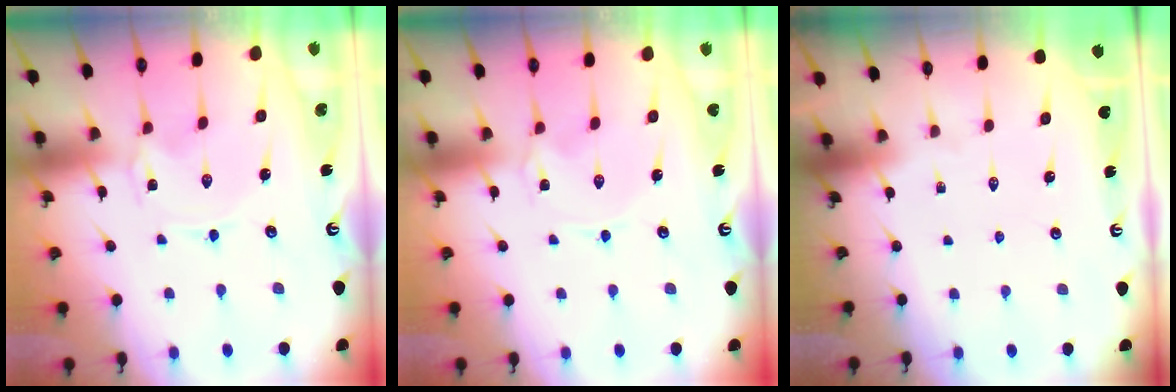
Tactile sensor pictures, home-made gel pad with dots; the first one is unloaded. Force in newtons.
{"total": 0.0}
{"total": 0.0}